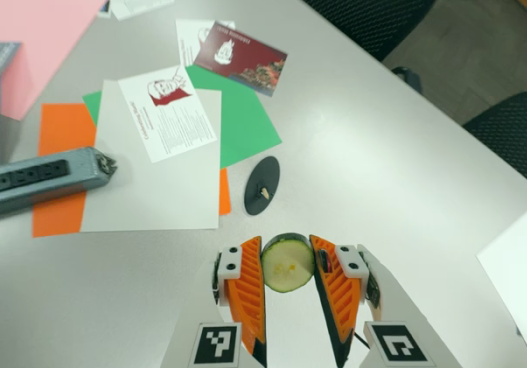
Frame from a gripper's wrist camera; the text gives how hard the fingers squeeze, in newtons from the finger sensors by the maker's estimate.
{"total": 11.9, "left": 12.3, "right": 11.5}